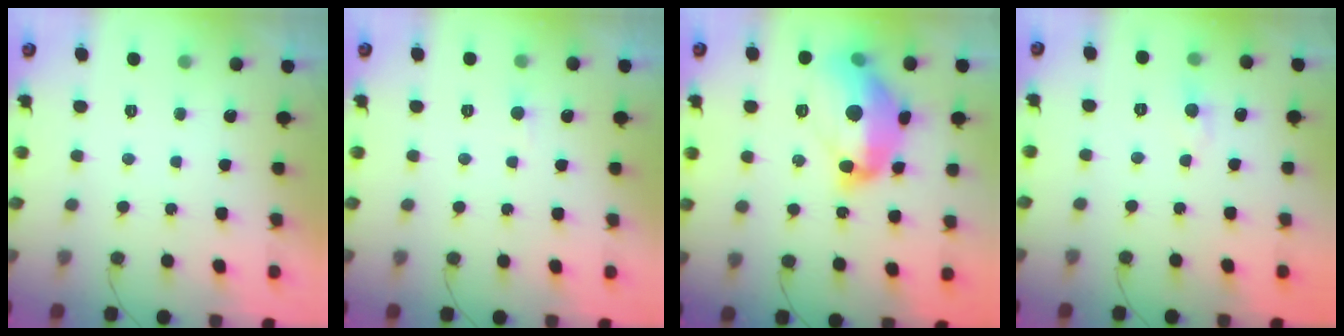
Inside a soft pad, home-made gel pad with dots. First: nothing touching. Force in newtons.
{"total": 2.0, "press": 2.0, "slide": 0.2}
{"total": 16.6, "press": 16.4, "slide": 2.0}
{"total": 3.6, "press": 3.6, "slide": 0.3}